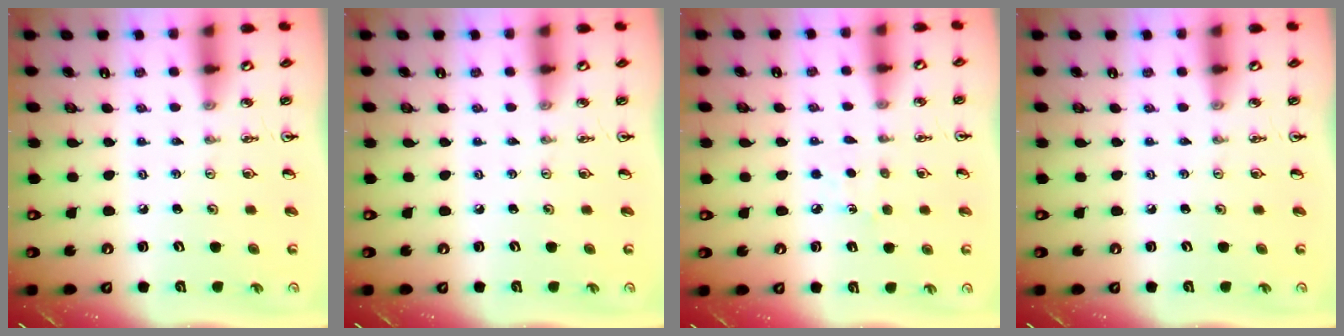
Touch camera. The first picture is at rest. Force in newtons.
{"total": 0.0}
{"total": 4.1, "press": 4.1, "slide": 0.4}
{"total": 0.0}